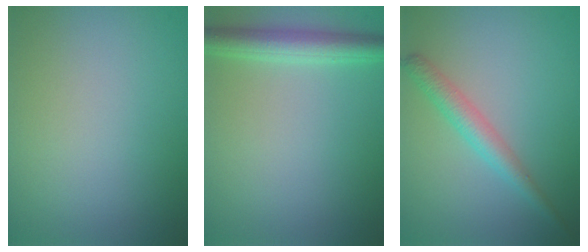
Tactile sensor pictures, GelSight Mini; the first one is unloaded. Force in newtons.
{"total": 3.5, "press": 3.5, "slide": 0.1}
{"total": 2.7, "press": 2.7, "slide": 0.1}